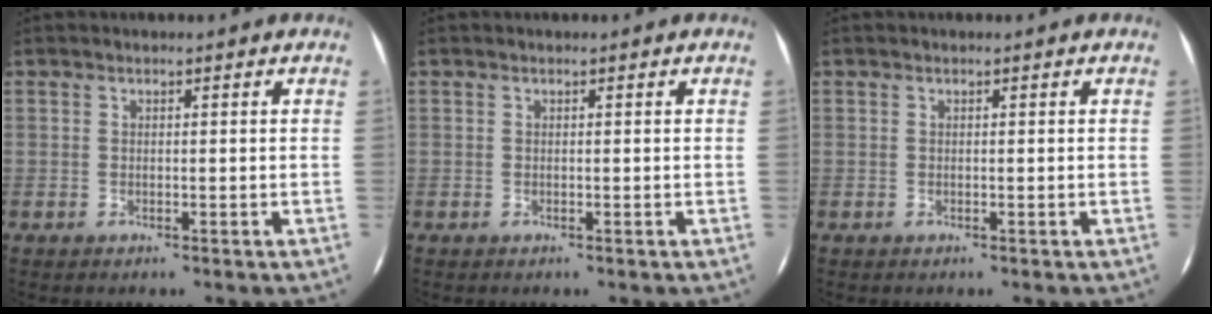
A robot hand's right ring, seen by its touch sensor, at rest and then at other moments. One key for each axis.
{"total": 0.0}
{"total": 0.0}